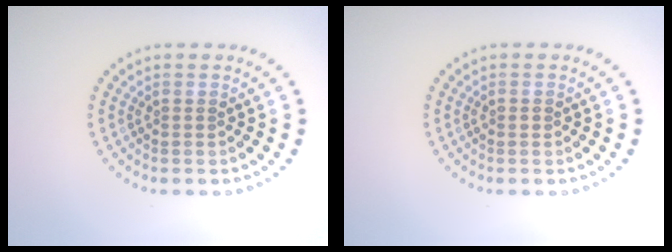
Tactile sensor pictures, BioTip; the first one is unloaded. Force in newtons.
{"total": 0.8, "press": 0.8, "slide": 0.0}